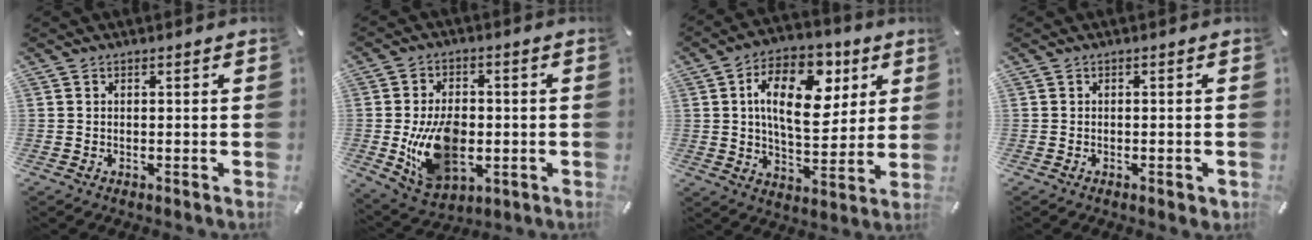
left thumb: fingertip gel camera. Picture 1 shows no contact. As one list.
[{"total": 15.1, "force": [-2.0, 10.1, 11.0], "torque": [-0.205, -0.001, -0.030]}, {"total": 17.7, "force": [5.8, 10.5, 13.0], "torque": [-0.203, -0.010, 0.096]}, {"total": 1.4, "force": [-0.5, 0.4, 1.2], "torque": [-0.019, 0.000, -0.008]}]